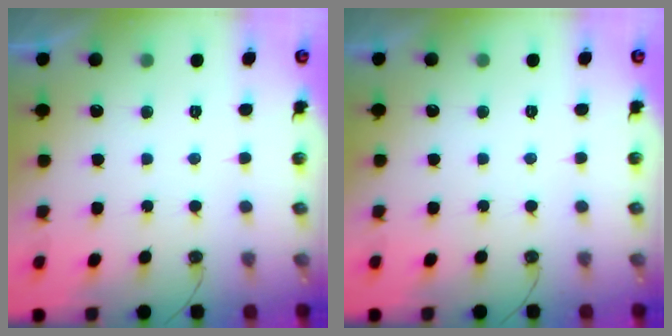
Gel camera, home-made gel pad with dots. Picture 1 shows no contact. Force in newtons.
{"total": 0.0}